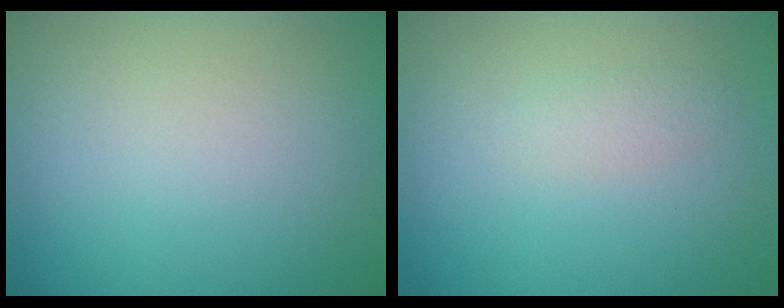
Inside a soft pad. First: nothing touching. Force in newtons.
{"total": 1.0, "press": 1.0, "slide": 0.0}